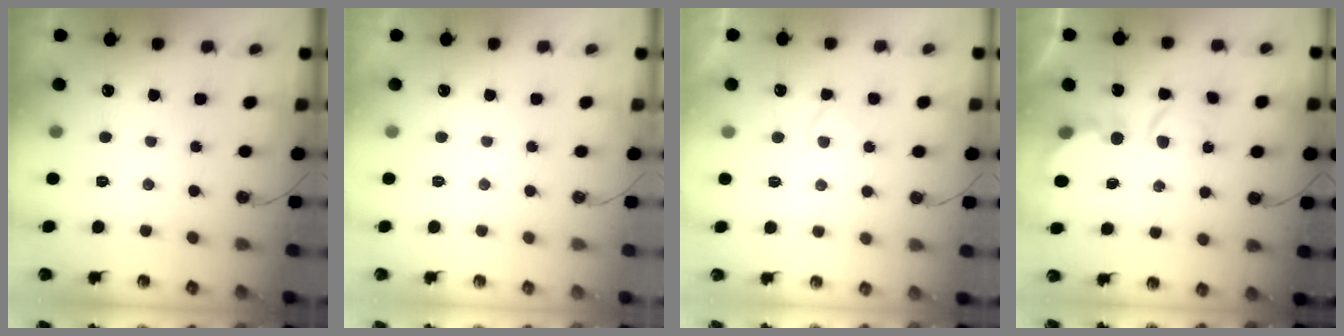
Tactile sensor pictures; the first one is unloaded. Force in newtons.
{"total": 0.0}
{"total": 2.8, "press": 2.8, "slide": 0.4}
{"total": 6.0, "press": 6.0, "slide": 0.5}